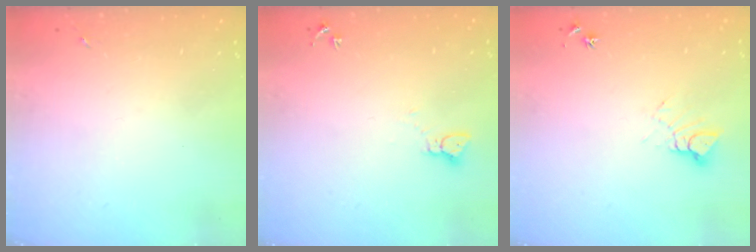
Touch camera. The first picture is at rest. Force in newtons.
{"total": 2.3, "press": 2.3, "slide": 0.3}
{"total": 6.0, "press": 6.0, "slide": 0.4}